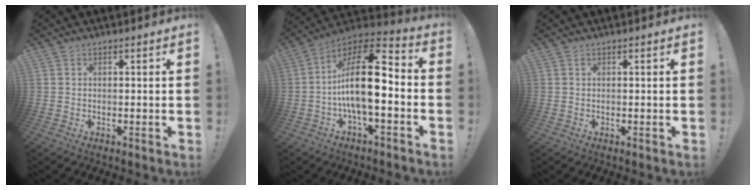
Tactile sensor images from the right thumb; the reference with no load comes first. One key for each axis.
{"total": 18.1, "fx": -1.6, "fy": 7.5, "fz": 16.4, "tx": -0.291, "ty": 0.017, "tz": -0.025}
{"total": 0.0}